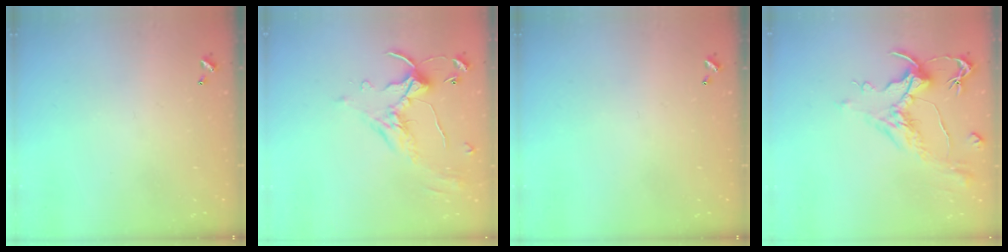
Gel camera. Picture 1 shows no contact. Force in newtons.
{"total": 1.1, "press": 0.5, "slide": 1.0}
{"total": 0.0}
{"total": 1.6, "press": 0.8, "slide": 1.5}